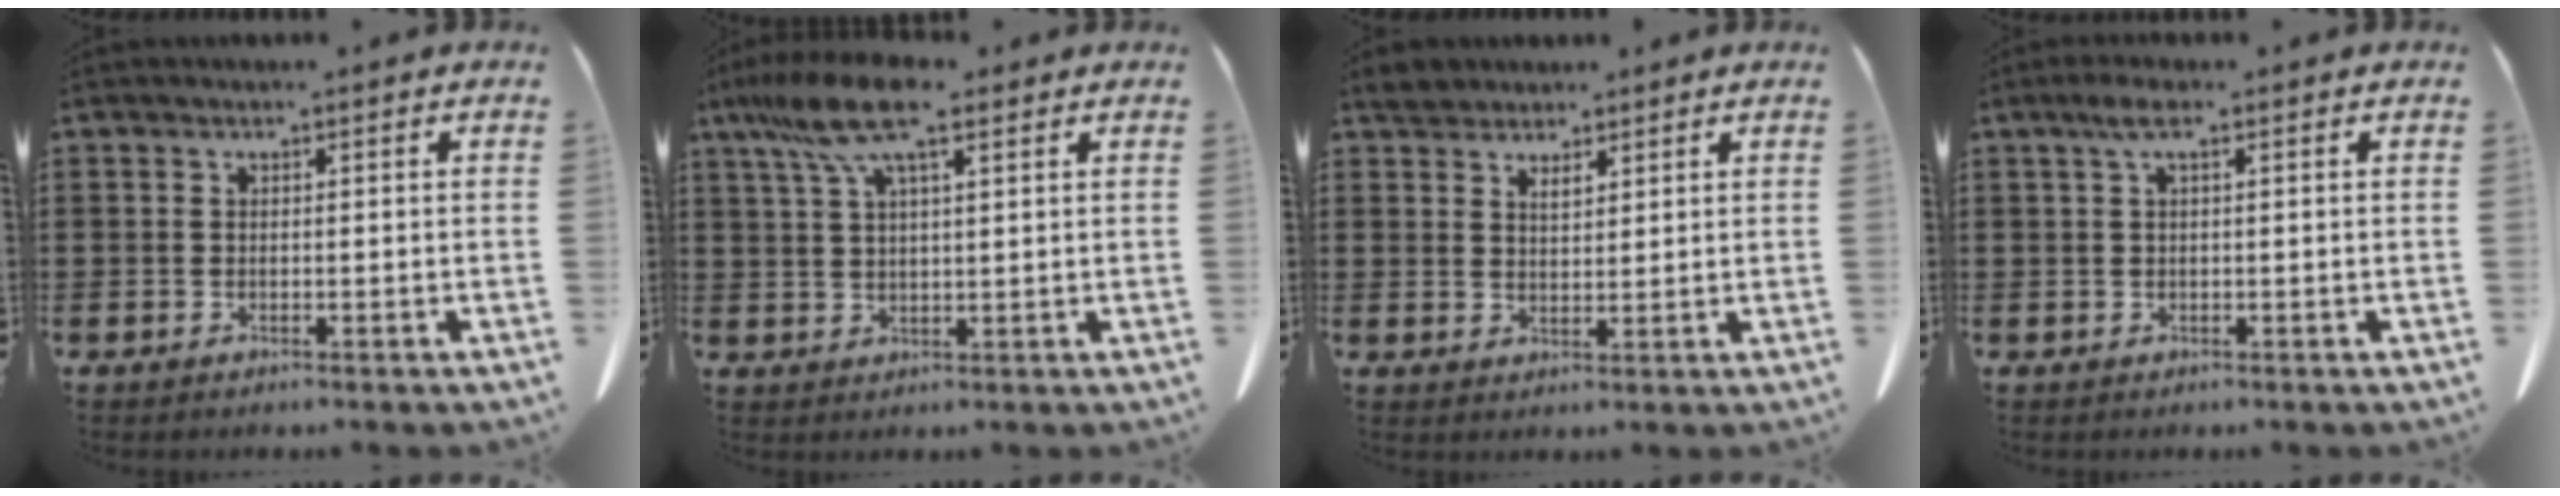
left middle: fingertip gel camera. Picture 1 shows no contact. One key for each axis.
{"total": 9.8, "fx": 5.9, "fy": 2.5, "fz": 7.4, "tx": -0.161, "ty": -0.006, "tz": 0.104}
{"total": 3.1, "fx": 2.6, "fy": 1.4, "fz": 0.7, "tx": -0.022, "ty": 0.007, "tz": 0.050}
{"total": 2.4, "fx": 0.7, "fy": 0.5, "fz": 2.3, "tx": -0.045, "ty": 0.005, "tz": 0.011}